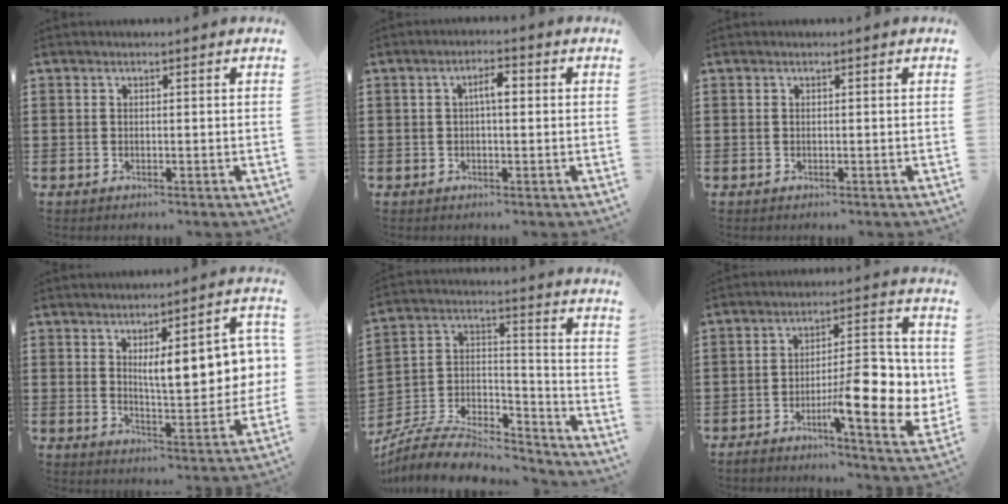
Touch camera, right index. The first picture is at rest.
{"total": 3.0, "force": [0.1, 0.9, 2.9], "torque": [-0.055, 0.006, -0.001]}
{"total": 0.0}
{"total": 10.0, "force": [2.3, 3.2, 9.2], "torque": [-0.132, -0.005, 0.031]}
{"total": 7.9, "force": [-6.9, 2.3, 3.0], "torque": [-0.058, 0.008, -0.135]}
{"total": 11.3, "force": [-2.7, 3.5, 10.4], "torque": [-0.131, -0.014, -0.049]}